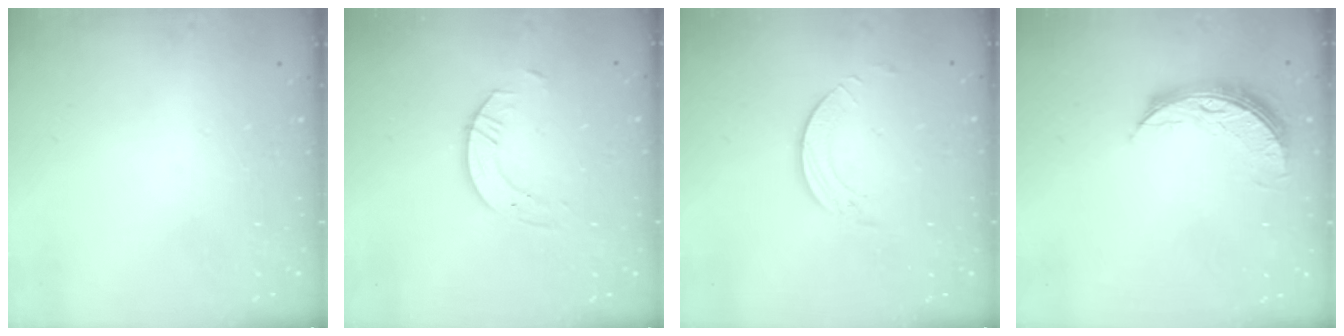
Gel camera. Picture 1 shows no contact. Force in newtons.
{"total": 5.0, "press": 5.0, "slide": 0.5}
{"total": 1.9, "press": 1.9, "slide": 0.1}
{"total": 9.3, "press": 9.3, "slide": 0.0}